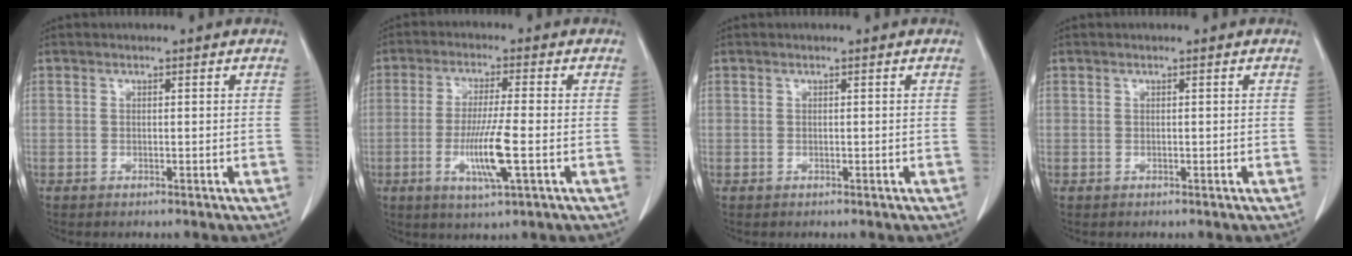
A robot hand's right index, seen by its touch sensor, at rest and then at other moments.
{"total": 8.2, "force": [-2.2, 0.1, 7.9], "torque": [-0.150, -0.015, -0.042]}
{"total": 0.0}
{"total": 0.0}